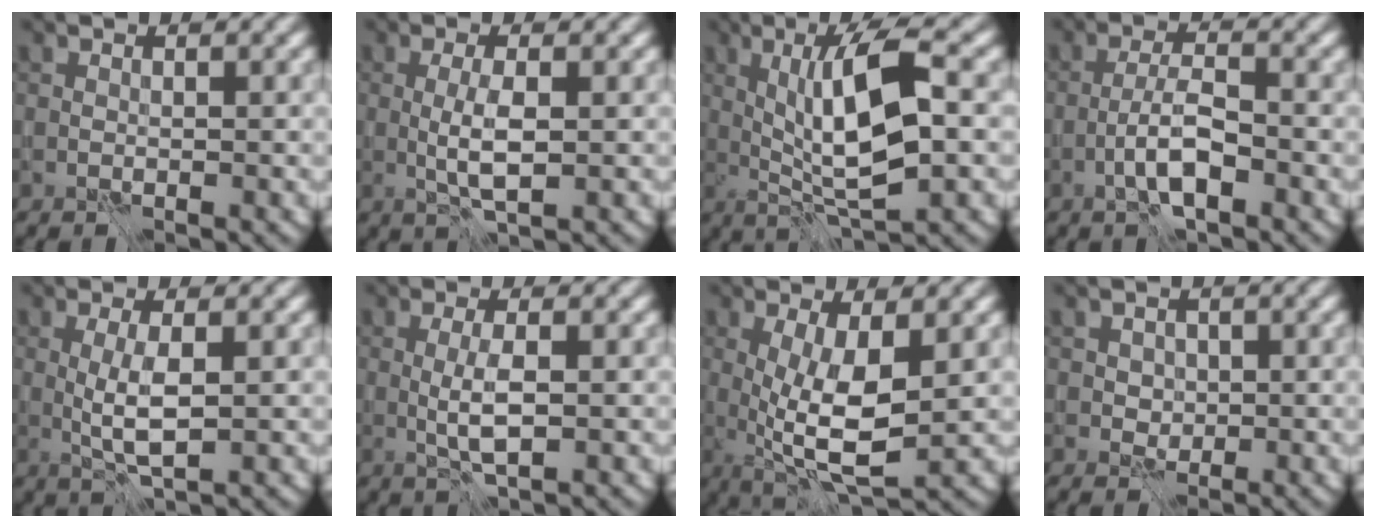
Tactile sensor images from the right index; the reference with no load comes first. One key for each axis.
{"total": 2.6, "fx": -0.4, "fy": 0.4, "fz": 2.5, "tx": -0.054, "ty": 0.000, "tz": -0.006}
{"total": 8.6, "fx": 0.6, "fy": 2.1, "fz": 8.3, "tx": -0.134, "ty": 0.005, "tz": 0.010}
{"total": 3.5, "fx": -1.9, "fy": 0.7, "fz": 2.8, "tx": -0.050, "ty": 0.007, "tz": -0.041}
{"total": 3.0, "fx": -0.2, "fy": 0.5, "fz": 2.9, "tx": -0.063, "ty": 0.000, "tz": -0.003}
{"total": 2.4, "fx": -0.4, "fy": 0.4, "fz": 2.4, "tx": -0.052, "ty": 0.000, "tz": -0.006}
{"total": 6.6, "fx": -0.2, "fy": 2.1, "fz": 6.3, "tx": -0.120, "ty": -0.013, "tz": 0.001}
{"total": 2.0, "fx": 0.3, "fy": 1.8, "fz": 0.6, "tx": -0.013, "ty": 0.003, "tz": 0.005}